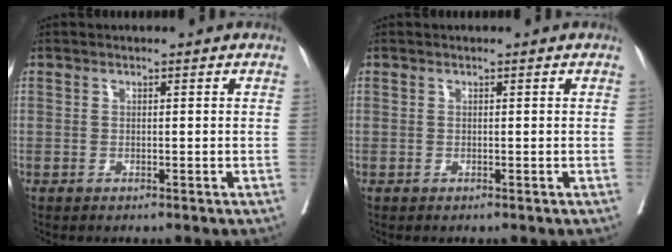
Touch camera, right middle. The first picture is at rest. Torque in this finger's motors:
{"motor_torque": [-0.01, -0.08, -0.01, 0.00]}